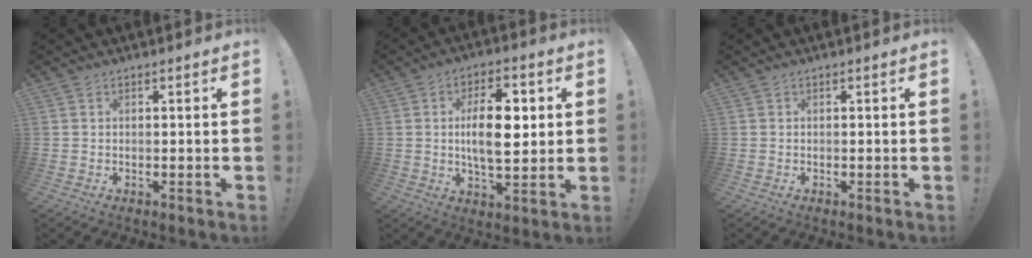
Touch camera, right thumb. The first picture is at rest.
{"total": 13.7, "force": [1.5, 6.8, 11.8], "torque": [-0.190, 0.002, 0.020]}
{"total": 0.0}